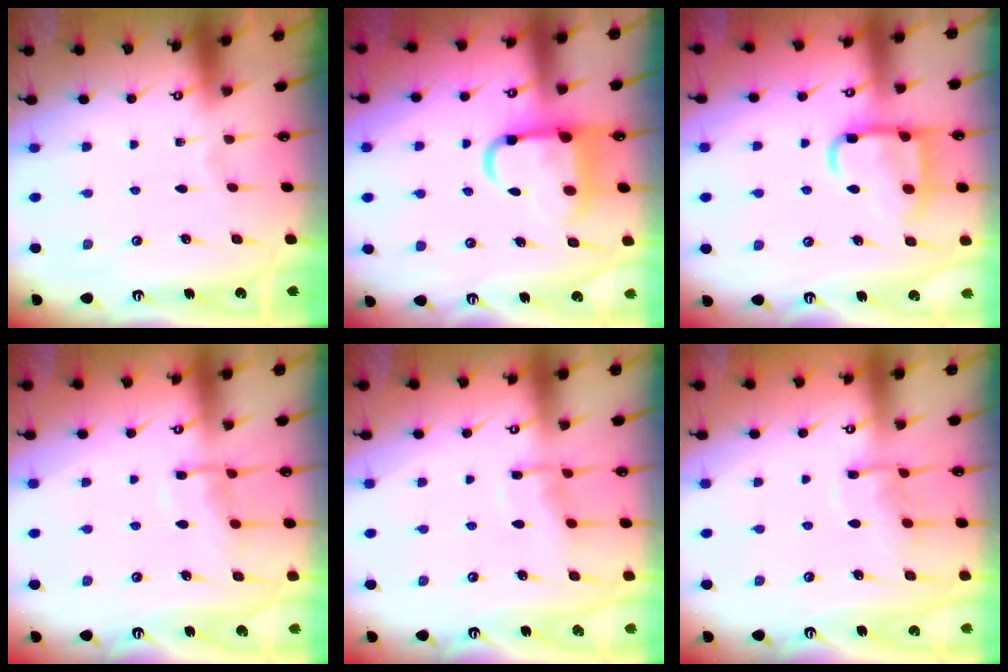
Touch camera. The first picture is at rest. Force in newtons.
{"total": 10.5, "press": 10.4, "slide": 1.2}
{"total": 15.8, "press": 15.7, "slide": 1.6}
{"total": 9.7, "press": 9.7, "slide": 1.0}
{"total": 8.1, "press": 8.0, "slide": 0.7}
{"total": 8.9, "press": 8.9, "slide": 0.9}